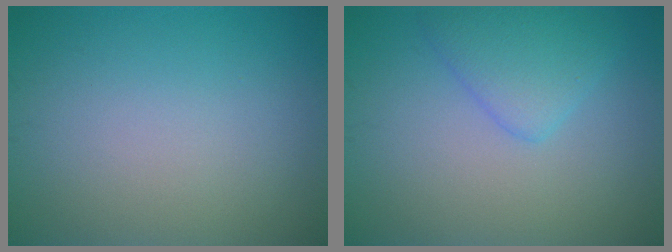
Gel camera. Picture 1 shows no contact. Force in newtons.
{"total": 3.1, "press": 3.1, "slide": 0.1}